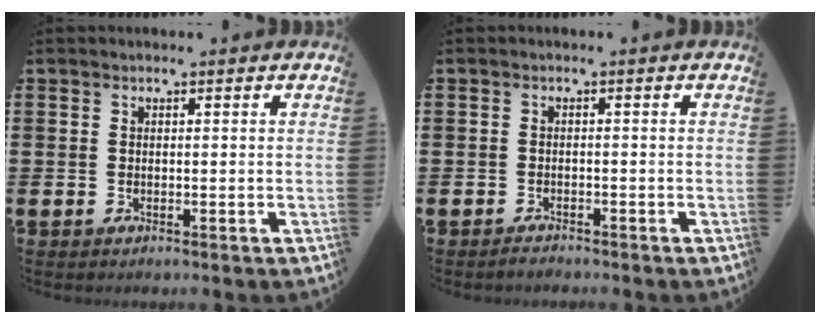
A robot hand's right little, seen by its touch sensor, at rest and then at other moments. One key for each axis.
{"total": 0.7, "fx": -0.7, "fy": 0.1, "fz": 0.1, "tx": -0.005, "ty": -0.002, "tz": -0.014}